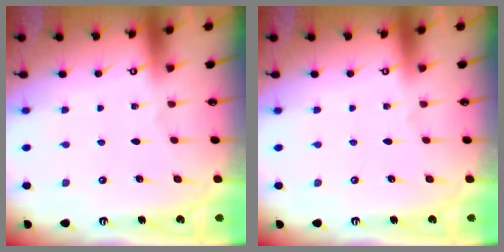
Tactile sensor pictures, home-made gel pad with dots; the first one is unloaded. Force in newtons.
{"total": 0.0}